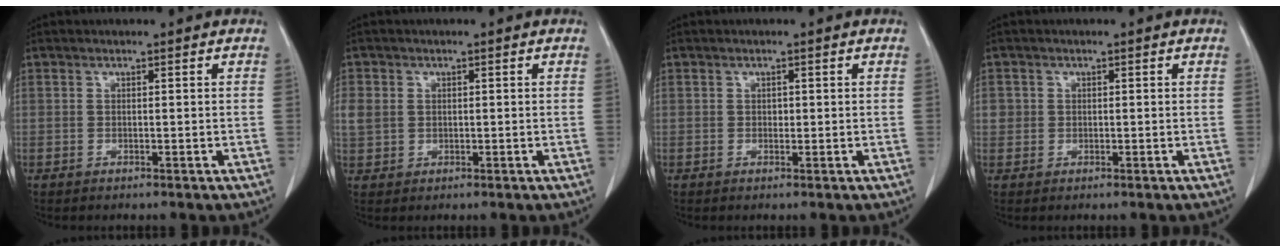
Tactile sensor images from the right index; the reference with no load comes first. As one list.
[{"total": 4.2, "force": [0.7, 3.6, 1.9], "torque": [-0.054, 0.010, 0.020]}, {"total": 0.7, "force": [0.1, 0.6, 0.4], "torque": [-0.006, 0.001, 0.000]}, {"total": 1.9, "force": [0.3, 1.8, 0.3], "torque": [0.005, 0.002, 0.004]}]